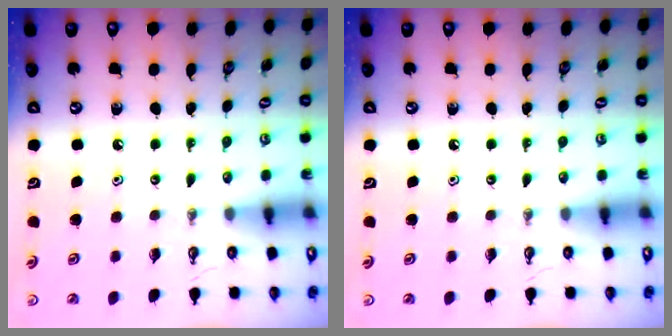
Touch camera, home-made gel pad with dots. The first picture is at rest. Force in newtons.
{"total": 0.0}